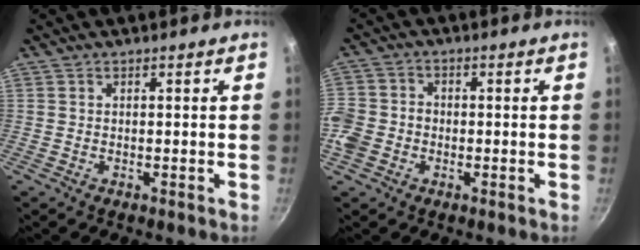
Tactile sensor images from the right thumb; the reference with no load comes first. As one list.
[{"total": 6.9, "force": [-2.0, 5.7, 3.3], "torque": [-0.067, 0.019, -0.041]}]